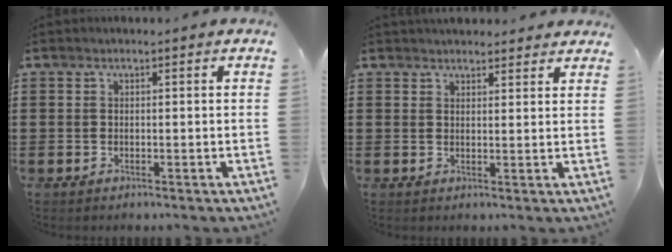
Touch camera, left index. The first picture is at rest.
{"total": 2.5, "force": [2.4, 0.5, 0.1], "torque": [-0.008, -0.004, 0.047]}